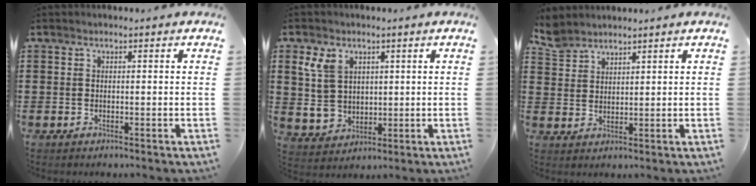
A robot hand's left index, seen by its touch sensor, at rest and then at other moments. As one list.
[{"total": 6.6, "force": [2.1, 5.2, 3.4], "torque": [-0.100, 0.013, 0.038]}, {"total": 3.8, "force": [3.5, 1.5, 0.6], "torque": [-0.024, -0.005, 0.069]}]